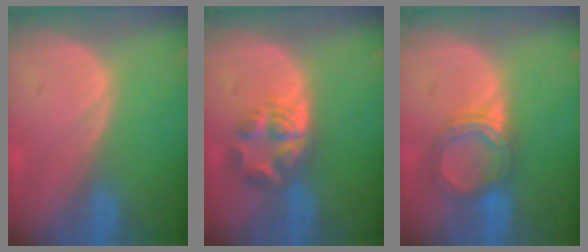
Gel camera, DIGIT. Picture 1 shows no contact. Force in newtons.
{"total": 6.1, "press": 5.3, "slide": 3.0}
{"total": 5.5, "press": 5.2, "slide": 1.8}